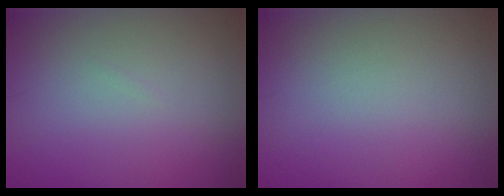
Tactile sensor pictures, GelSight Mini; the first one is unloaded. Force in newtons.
{"total": 0.0}